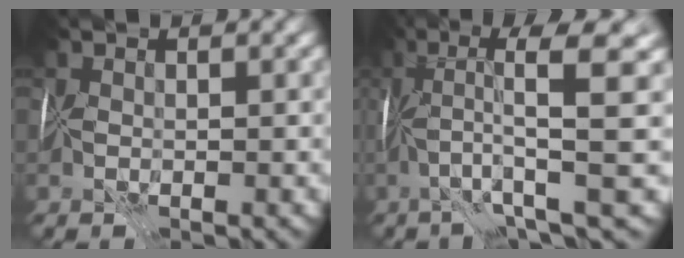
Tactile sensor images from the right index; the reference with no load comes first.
{"total": 7.4, "force": [0.8, 0.2, 7.3], "torque": [-0.116, 0.009, 0.017]}